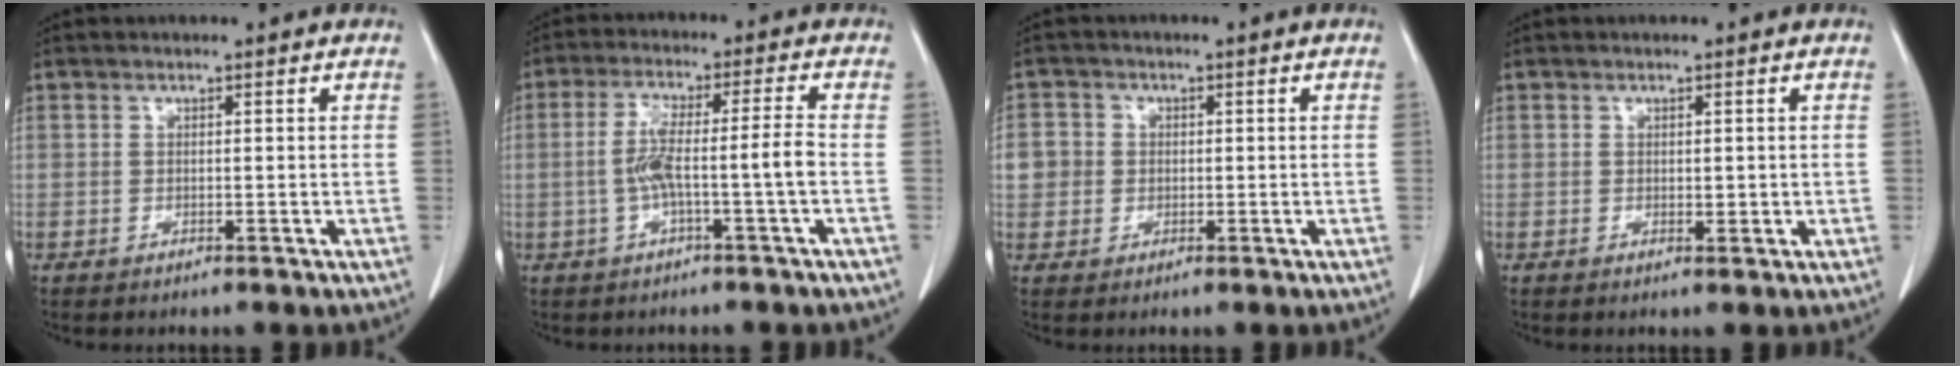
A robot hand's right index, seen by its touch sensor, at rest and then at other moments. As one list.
[{"total": 7.0, "force": [-1.6, -0.3, 6.8], "torque": [-0.134, 0.018, -0.025]}, {"total": 4.1, "force": [0.2, 4.0, 0.9], "torque": [-0.010, 0.011, 0.002]}, {"total": 1.2, "force": [0.1, 0.7, 1.0], "torque": [-0.012, -0.002, 0.003]}]